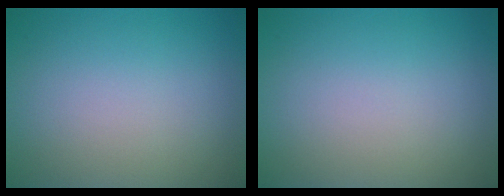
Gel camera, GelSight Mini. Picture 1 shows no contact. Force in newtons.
{"total": 0.0}